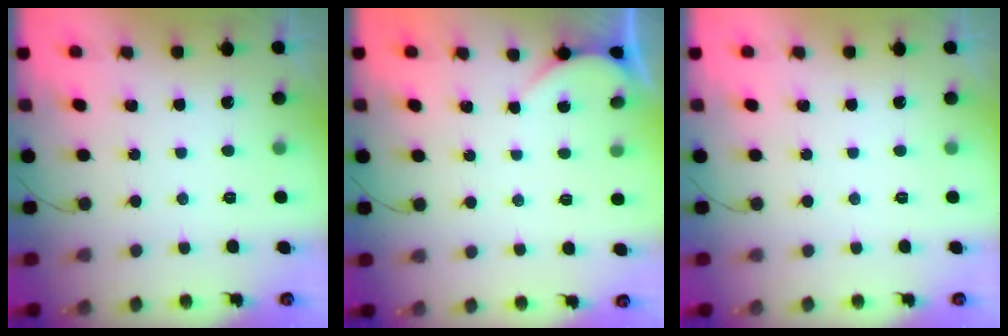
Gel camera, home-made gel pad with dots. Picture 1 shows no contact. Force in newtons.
{"total": 2.3, "press": 2.3, "slide": 0.2}
{"total": 0.0}